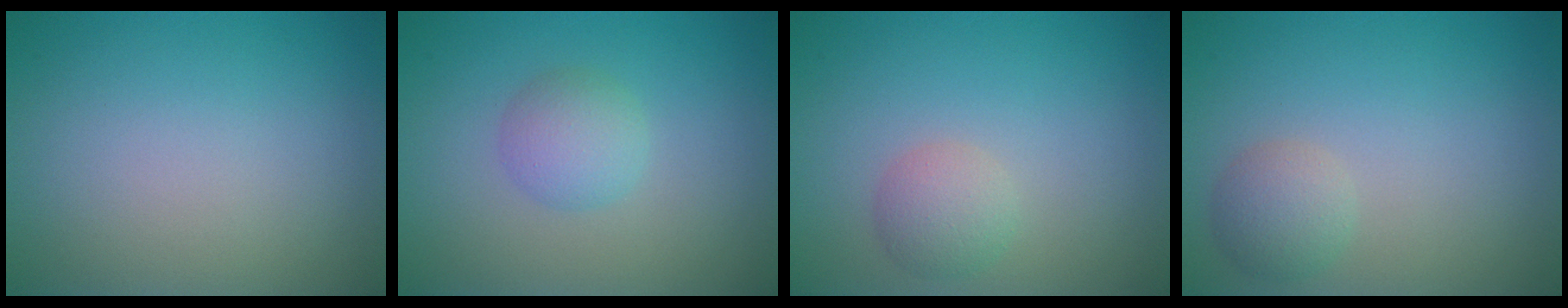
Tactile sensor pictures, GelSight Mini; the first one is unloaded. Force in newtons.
{"total": 2.5, "press": 2.5, "slide": 0.1}
{"total": 2.2, "press": 2.2, "slide": 0.1}
{"total": 2.2, "press": 2.2, "slide": 0.1}